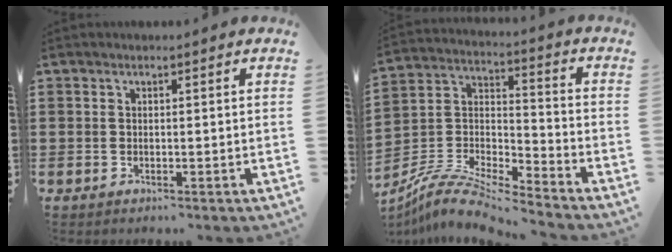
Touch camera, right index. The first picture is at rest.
{"total": 8.6, "force": [-8.0, 1.2, 3.1], "torque": [-0.065, 0.007, -0.160]}